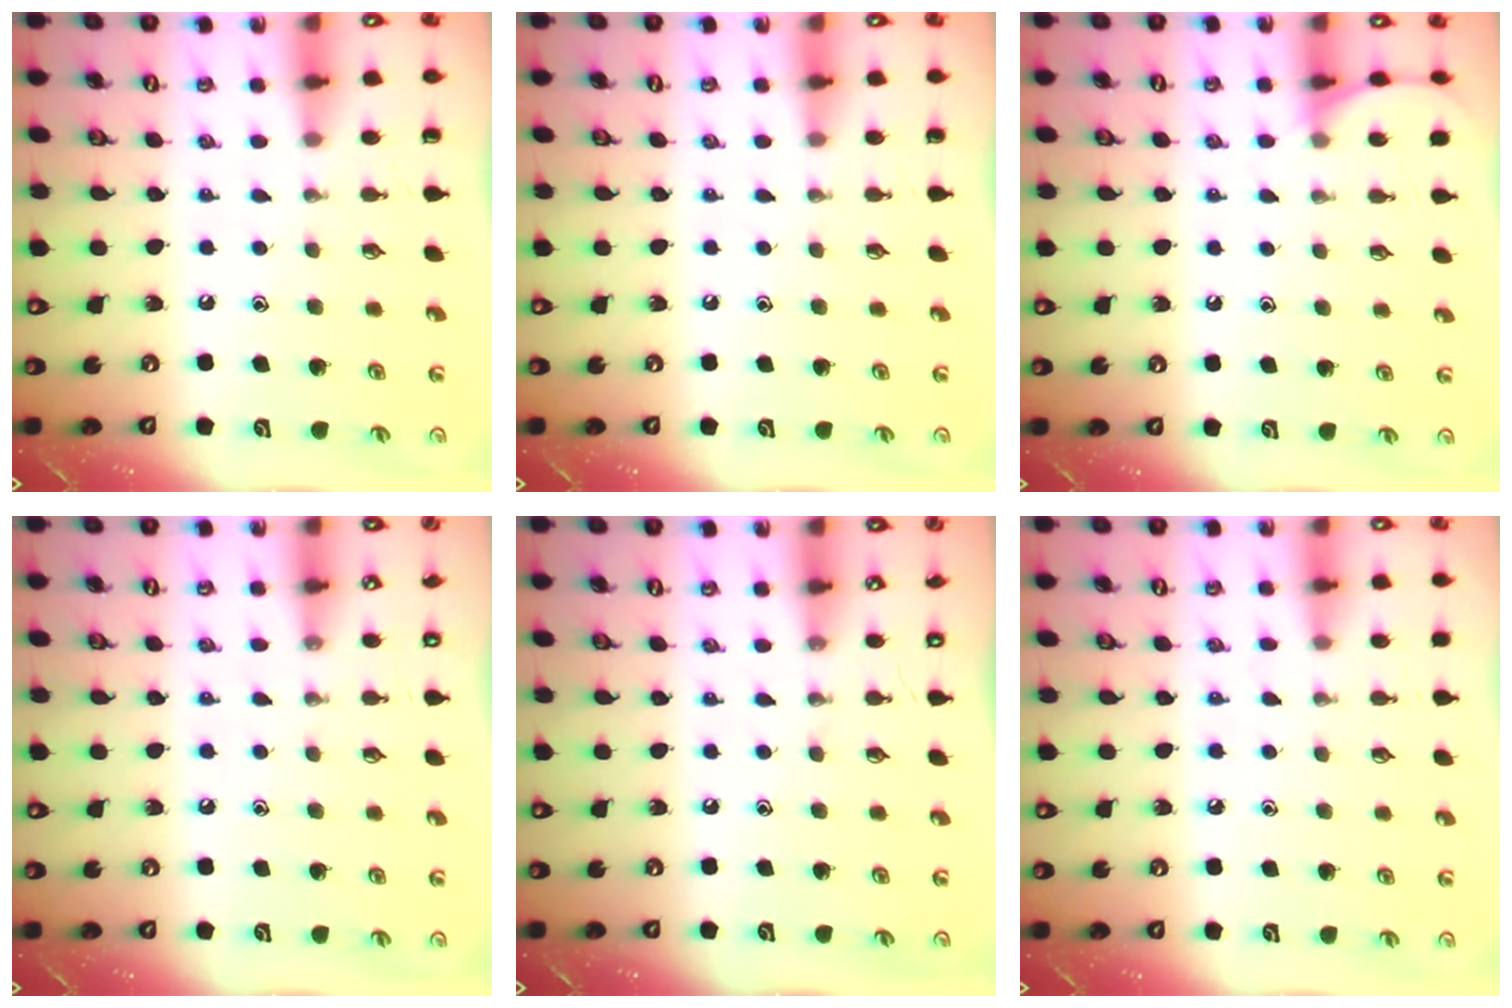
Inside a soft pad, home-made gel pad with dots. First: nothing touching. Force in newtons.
{"total": 0.0}
{"total": 6.6, "press": 6.5, "slide": 0.7}
{"total": 4.8, "press": 4.8, "slide": 0.6}
{"total": 0.0}
{"total": 5.2, "press": 5.2, "slide": 0.7}